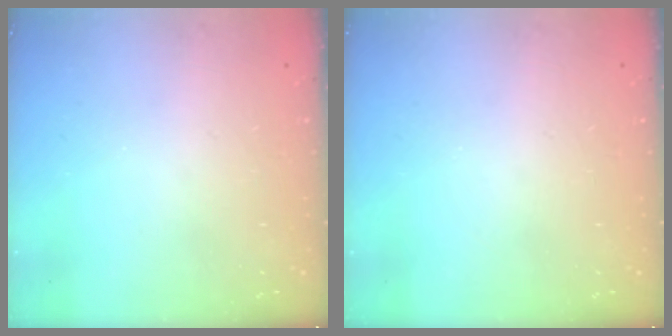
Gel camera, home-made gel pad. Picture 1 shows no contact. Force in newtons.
{"total": 0.0}